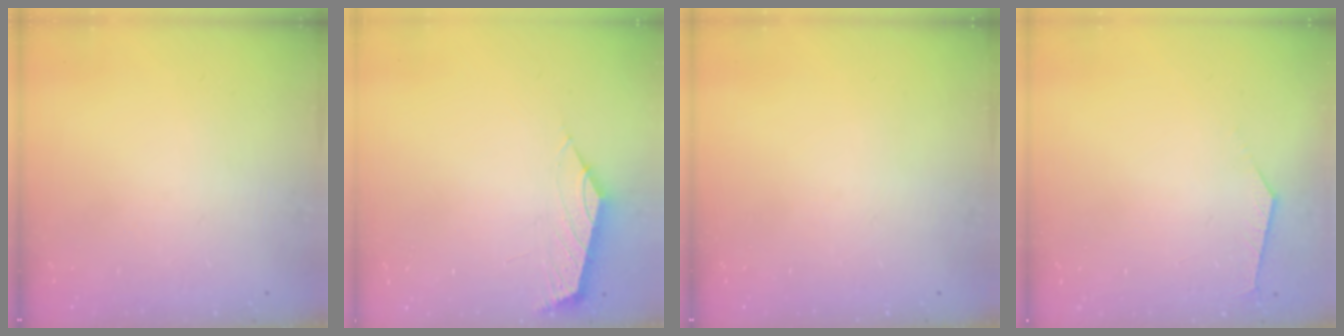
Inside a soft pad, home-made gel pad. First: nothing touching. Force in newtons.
{"total": 2.1, "press": 2.1, "slide": 0.5}
{"total": 0.0}
{"total": 2.9, "press": 2.9, "slide": 0.5}